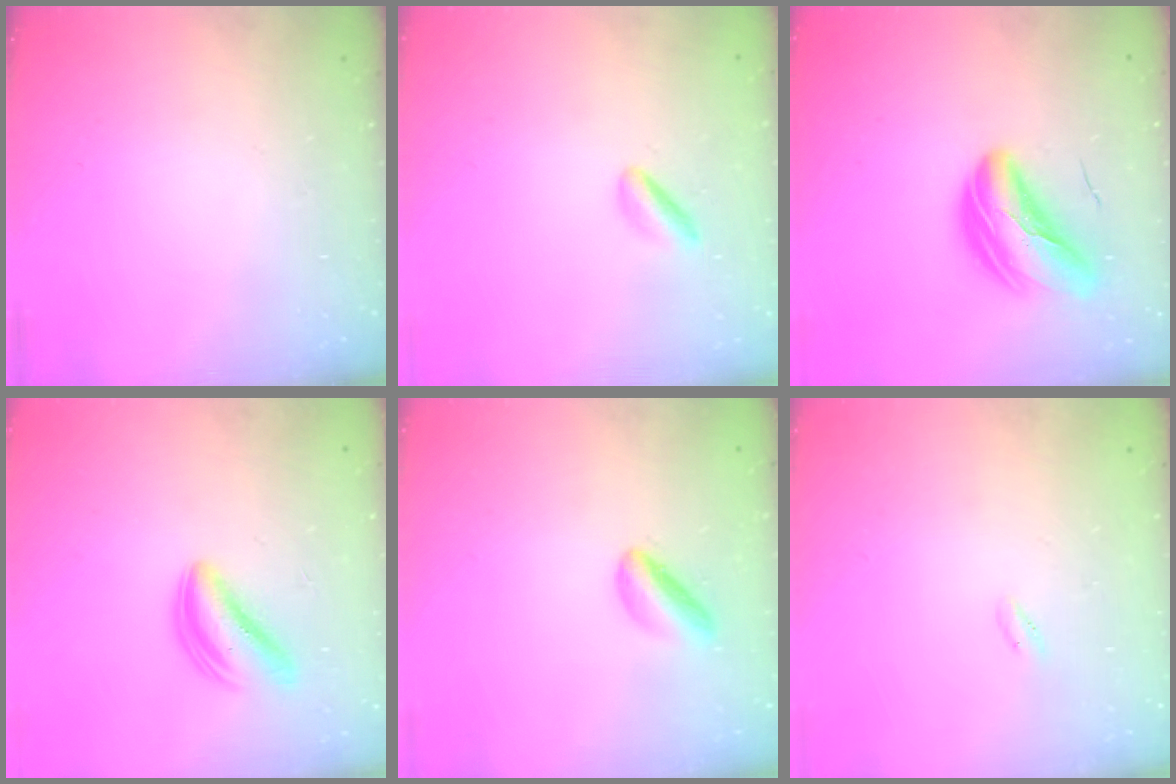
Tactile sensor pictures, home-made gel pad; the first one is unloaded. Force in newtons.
{"total": 2.7, "press": 2.4, "slide": 1.1}
{"total": 9.8, "press": 9.5, "slide": 2.6}
{"total": 5.0, "press": 5.0, "slide": 0.4}
{"total": 4.3, "press": 4.2, "slide": 0.6}
{"total": 0.6, "press": 0.5, "slide": 0.4}